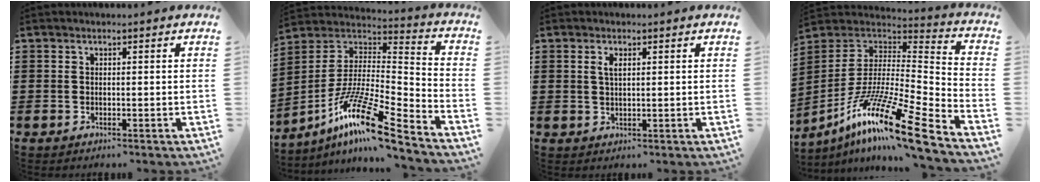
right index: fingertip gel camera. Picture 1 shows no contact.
{"total": 14.3, "force": [-9.2, 1.5, 10.9], "torque": [-0.208, 0.003, -0.174]}
{"total": 1.7, "force": [0.5, 0.6, 1.5], "torque": [-0.030, 0.006, 0.008]}
{"total": 17.7, "force": [-11.7, 2.2, 13.2], "torque": [-0.245, 0.018, -0.210]}